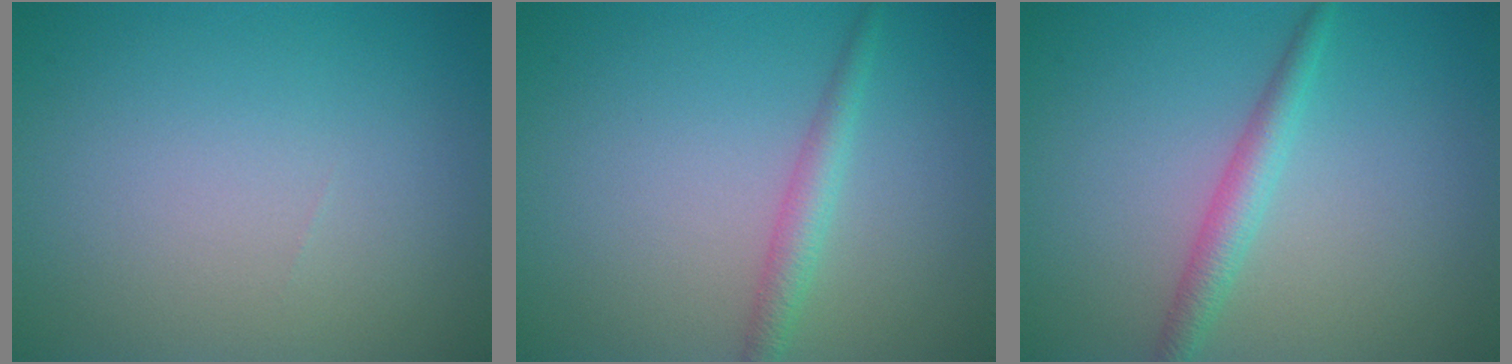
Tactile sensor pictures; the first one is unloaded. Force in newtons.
{"total": 2.0, "press": 2.0, "slide": 0.0}
{"total": 2.3, "press": 2.3, "slide": 0.1}